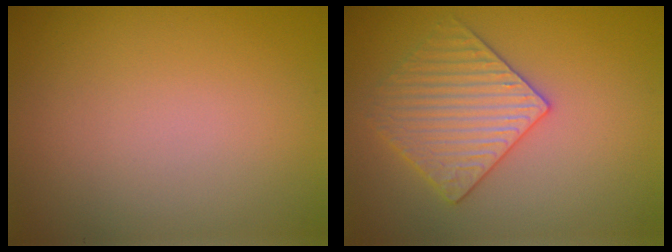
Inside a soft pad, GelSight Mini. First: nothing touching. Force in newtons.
{"total": 3.5, "press": 3.5, "slide": 0.7}